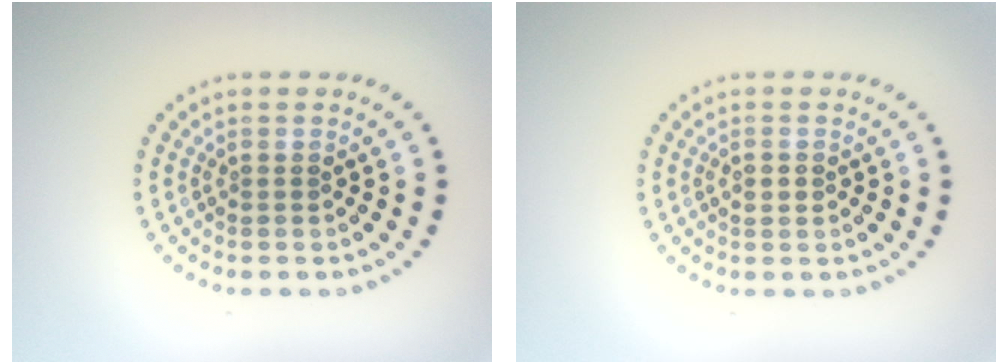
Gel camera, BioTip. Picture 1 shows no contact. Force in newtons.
{"total": 1.1, "press": 1.1, "slide": 0.2}